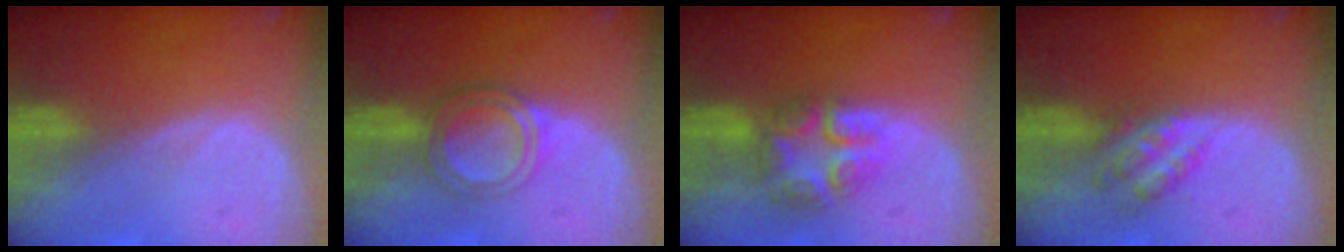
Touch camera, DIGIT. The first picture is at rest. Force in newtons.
{"total": 5.0, "press": 4.5, "slide": 2.0}
{"total": 7.8, "press": 6.7, "slide": 3.9}
{"total": 4.6, "press": 4.1, "slide": 2.2}